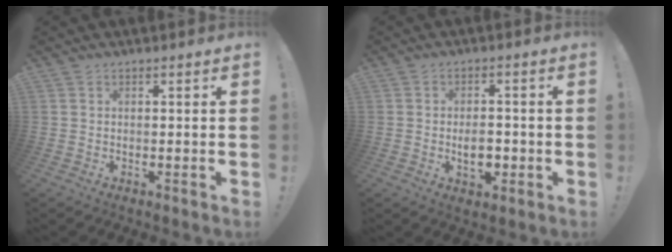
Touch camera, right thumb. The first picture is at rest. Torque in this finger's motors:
{"motor_torque": [-0.10, 0.17, 0.21, -0.21, 0.03]}